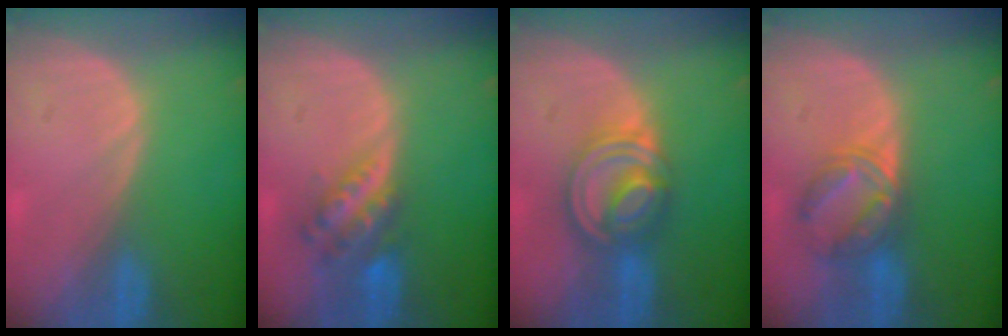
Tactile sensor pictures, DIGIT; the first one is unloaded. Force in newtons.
{"total": 6.0, "press": 5.2, "slide": 2.9}
{"total": 8.1, "press": 6.9, "slide": 4.3}
{"total": 6.0, "press": 5.9, "slide": 1.2}